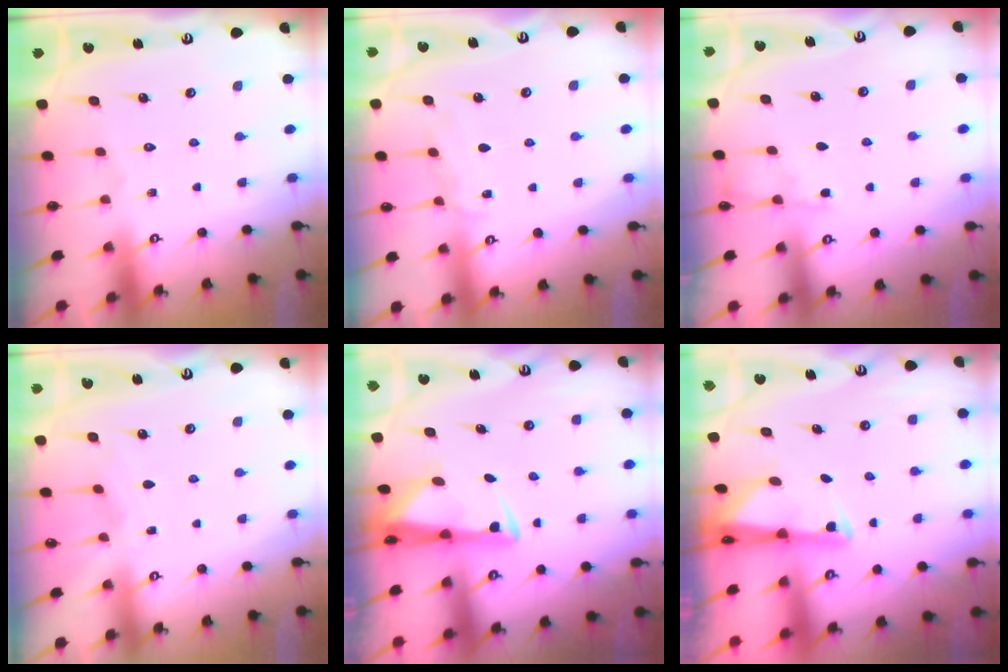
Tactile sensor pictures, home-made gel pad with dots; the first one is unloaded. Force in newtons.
{"total": 5.0, "press": 5.0, "slide": 0.5}
{"total": 2.5, "press": 2.5, "slide": 0.4}
{"total": 2.8, "press": 2.7, "slide": 0.4}
{"total": 2.9, "press": 2.8, "slide": 0.9}
{"total": 2.0, "press": 2.0, "slide": 0.3}